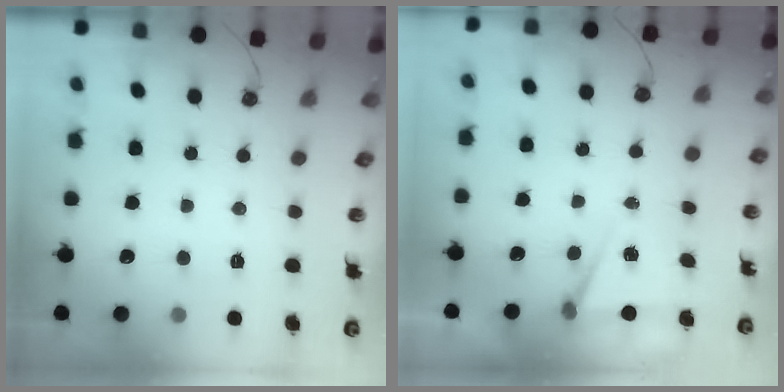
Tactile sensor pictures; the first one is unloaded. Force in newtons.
{"total": 5.2, "press": 2.6, "slide": 4.5}